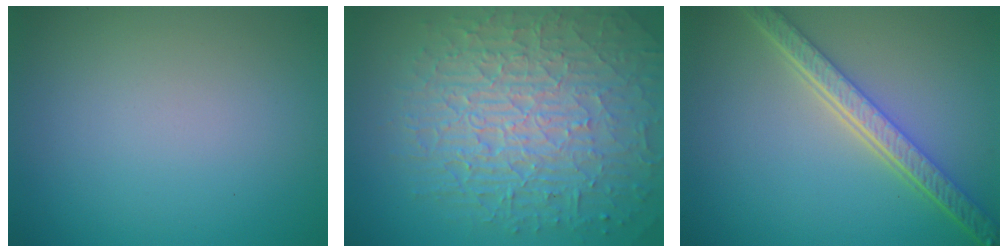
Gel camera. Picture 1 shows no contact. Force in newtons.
{"total": 10.0, "press": 6.5, "slide": 7.6}
{"total": 5.6, "press": 4.2, "slide": 3.6}